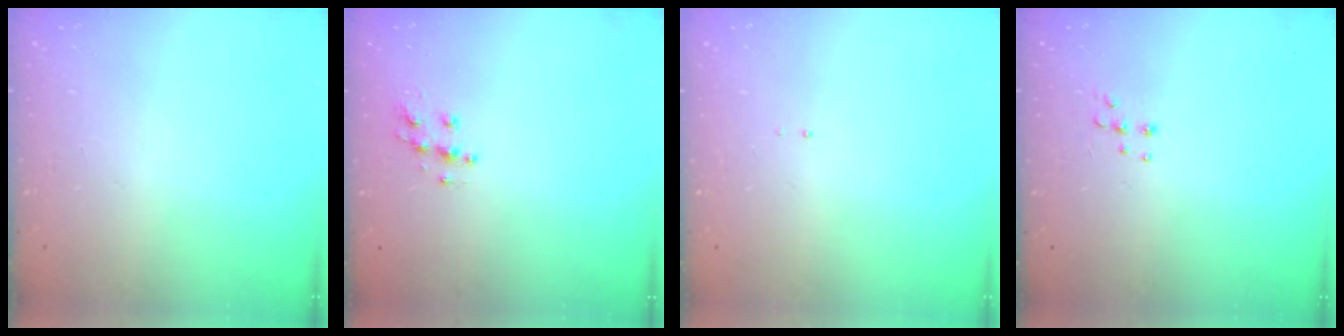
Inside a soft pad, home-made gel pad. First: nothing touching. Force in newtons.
{"total": 7.5, "press": 7.5, "slide": 0.1}
{"total": 0.7, "press": 0.7, "slide": 0.1}
{"total": 5.5, "press": 5.4, "slide": 1.0}